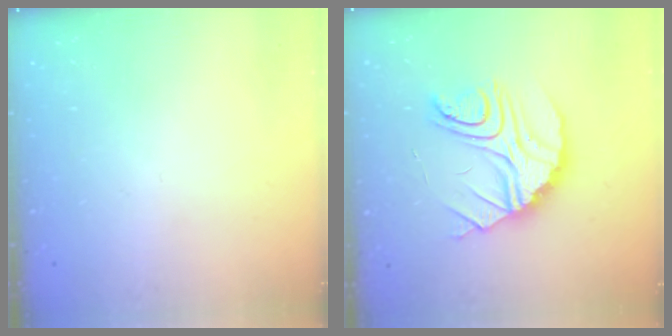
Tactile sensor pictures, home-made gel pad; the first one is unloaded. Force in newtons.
{"total": 13.7, "press": 13.7, "slide": 1.1}